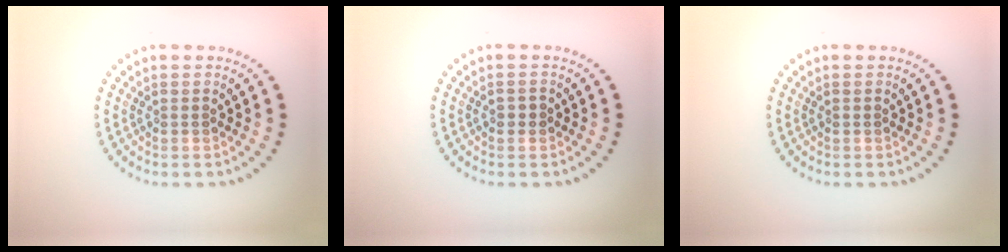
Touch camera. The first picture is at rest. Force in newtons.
{"total": 0.9, "press": 0.9, "slide": 0.2}
{"total": 0.0}